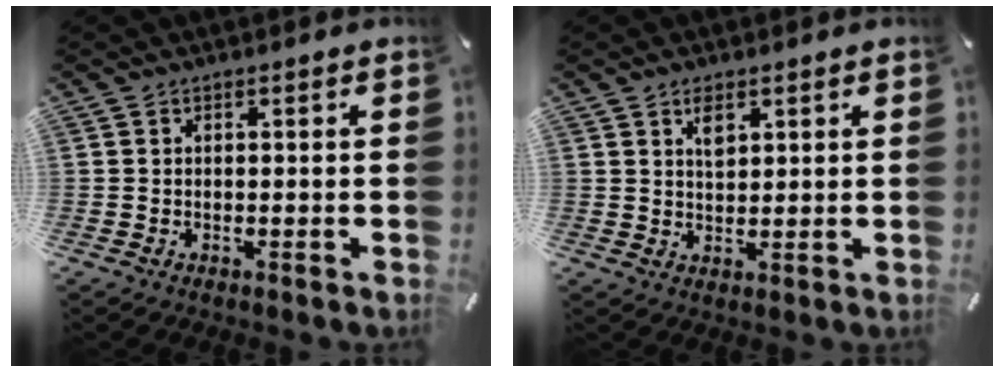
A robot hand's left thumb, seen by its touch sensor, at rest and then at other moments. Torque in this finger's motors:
{"motor_torque": [0.58, 0.60, 0.42, -0.43, 0.00]}